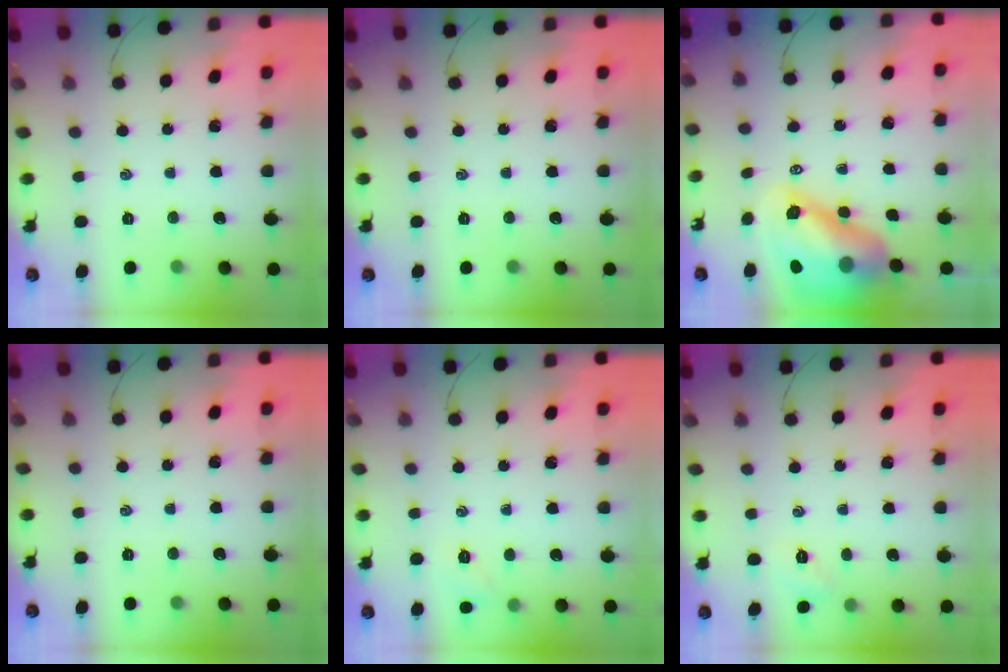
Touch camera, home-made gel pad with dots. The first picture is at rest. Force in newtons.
{"total": 0.0}
{"total": 13.9, "press": 13.3, "slide": 4.1}
{"total": 0.0}
{"total": 5.9, "press": 5.7, "slide": 1.7}
{"total": 2.2, "press": 2.1, "slide": 0.6}